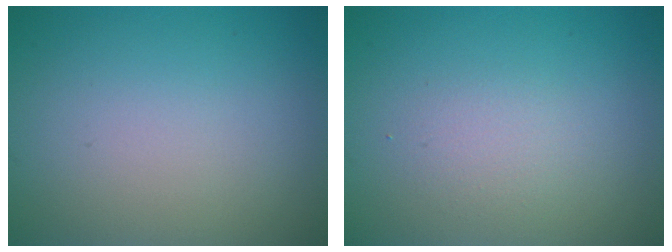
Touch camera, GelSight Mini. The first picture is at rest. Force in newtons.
{"total": 1.4, "press": 1.4, "slide": 0.0}